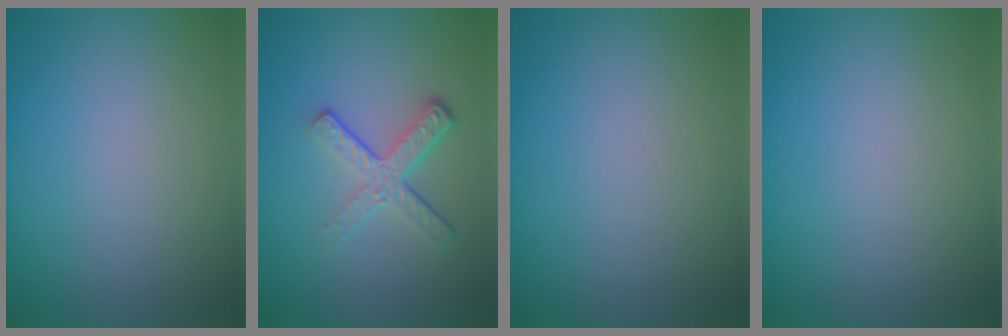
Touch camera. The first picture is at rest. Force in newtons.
{"total": 4.1, "press": 2.7, "slide": 3.2}
{"total": 0.0}
{"total": 0.0}